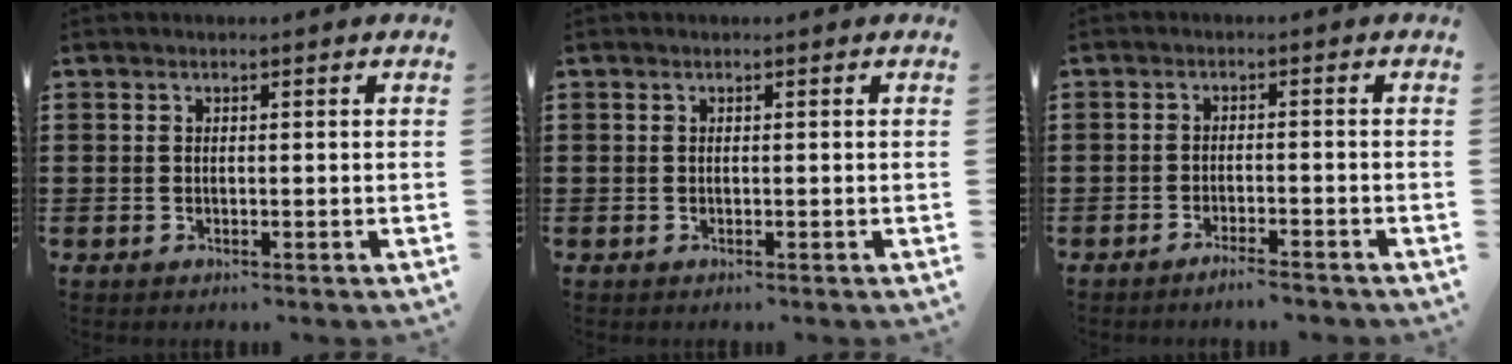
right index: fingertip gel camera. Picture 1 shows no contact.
{"total": 0.0}
{"total": 2.3, "force": [-2.0, 0.0, 1.0], "torque": [-0.017, 0.003, -0.040]}